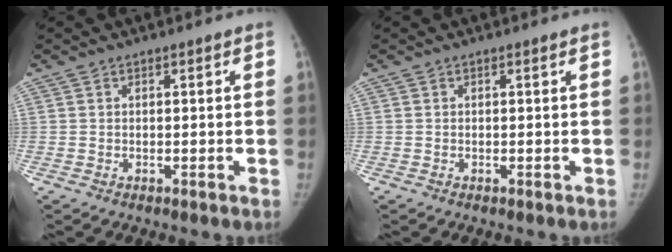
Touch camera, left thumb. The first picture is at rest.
{"total": 0.0}